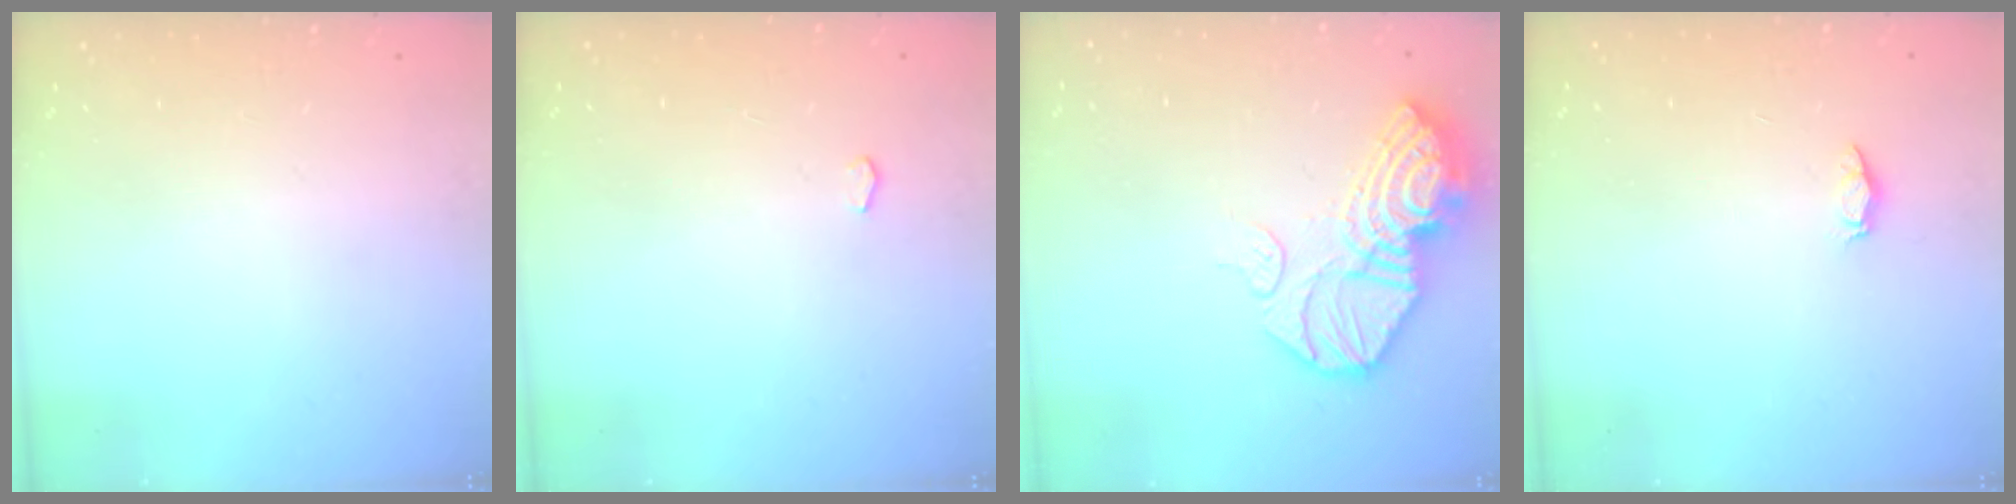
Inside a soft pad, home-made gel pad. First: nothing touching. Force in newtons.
{"total": 2.0, "press": 1.9, "slide": 0.3}
{"total": 15.8, "press": 15.7, "slide": 1.4}
{"total": 2.5, "press": 2.5, "slide": 0.3}